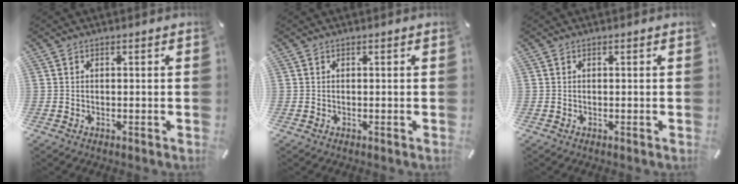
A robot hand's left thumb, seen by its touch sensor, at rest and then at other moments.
{"total": 0.0}
{"total": 0.0}